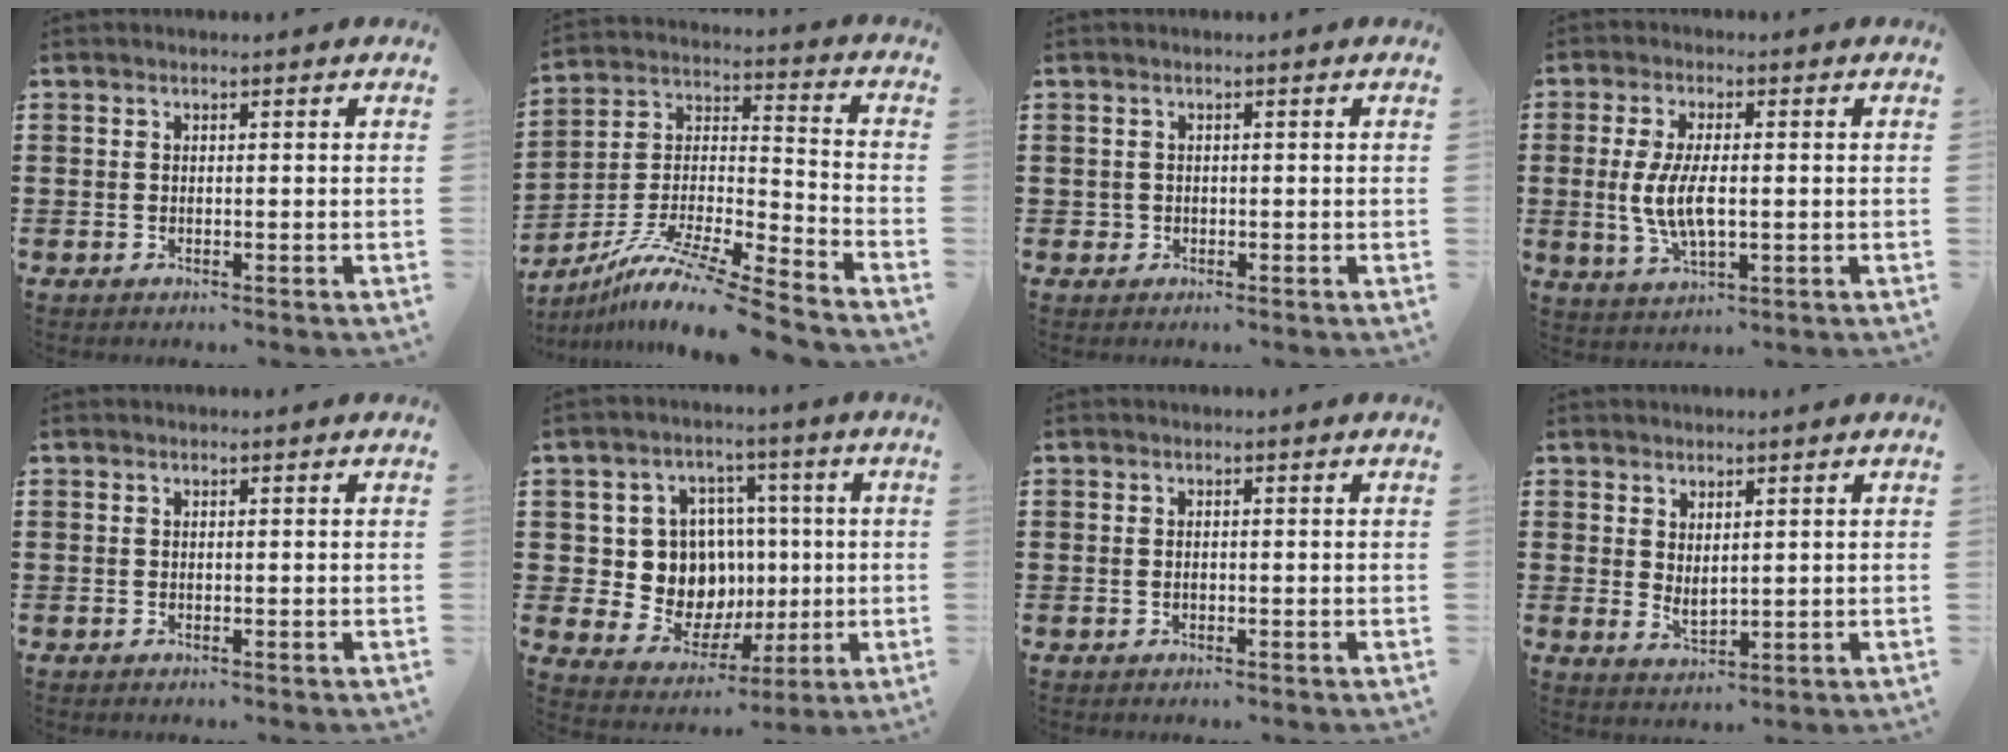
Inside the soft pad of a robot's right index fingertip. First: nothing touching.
{"total": 11.4, "force": [-9.6, 0.3, 6.1], "torque": [-0.118, 0.004, -0.192]}
{"total": 0.7, "force": [-0.1, 0.7, 0.1], "torque": [-0.004, 0.005, -0.004]}
{"total": 6.9, "force": [-0.2, 2.7, 6.4], "torque": [-0.144, -0.005, -0.011]}
{"total": 0.0}
{"total": 10.8, "force": [0.7, 9.9, 4.3], "torque": [-0.097, 0.007, 0.025]}
{"total": 0.7, "force": [-0.1, 0.4, 0.6], "torque": [-0.015, 0.000, -0.001]}
{"total": 2.3, "force": [1.3, 1.2, 1.4], "torque": [-0.029, 0.002, 0.026]}